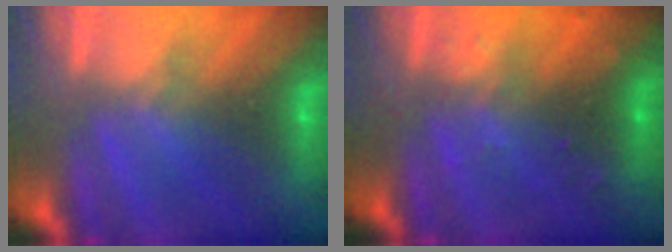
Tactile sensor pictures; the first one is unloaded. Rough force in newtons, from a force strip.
{"total": 2.9}